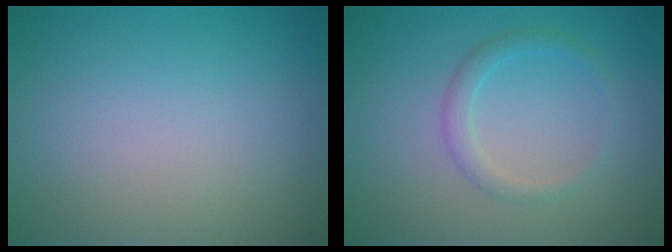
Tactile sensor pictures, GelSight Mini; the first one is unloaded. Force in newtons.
{"total": 1.7, "press": 1.7, "slide": 0.1}